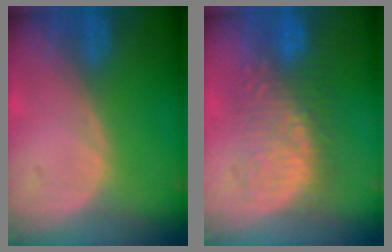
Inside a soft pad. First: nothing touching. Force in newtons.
{"total": 8.7, "press": 8.6, "slide": 0.9}